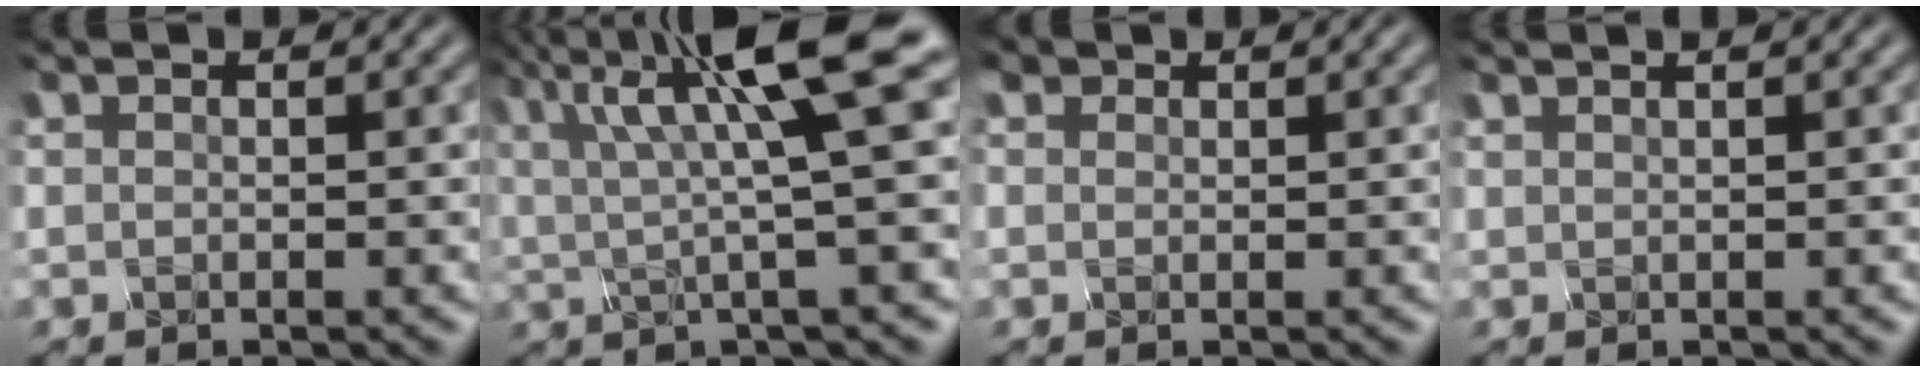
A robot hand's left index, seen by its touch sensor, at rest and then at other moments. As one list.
[{"total": 9.9, "force": [3.4, 1.5, 9.2], "torque": [-0.169, 0.012, 0.068]}, {"total": 0.7, "force": [0.2, 0.0, -0.6], "torque": [-0.002, 0.002, 0.018]}, {"total": 1.8, "force": [1.2, 0.7, 1.2], "torque": [-0.005, 0.021, 0.001]}]